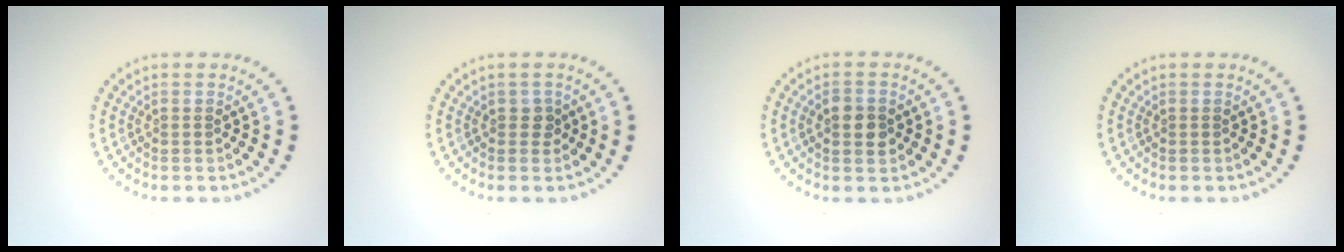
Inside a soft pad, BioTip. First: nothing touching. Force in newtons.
{"total": 0.9, "press": 0.9, "slide": 0.3}
{"total": 2.2, "press": 2.2, "slide": 0.1}
{"total": 0.0}